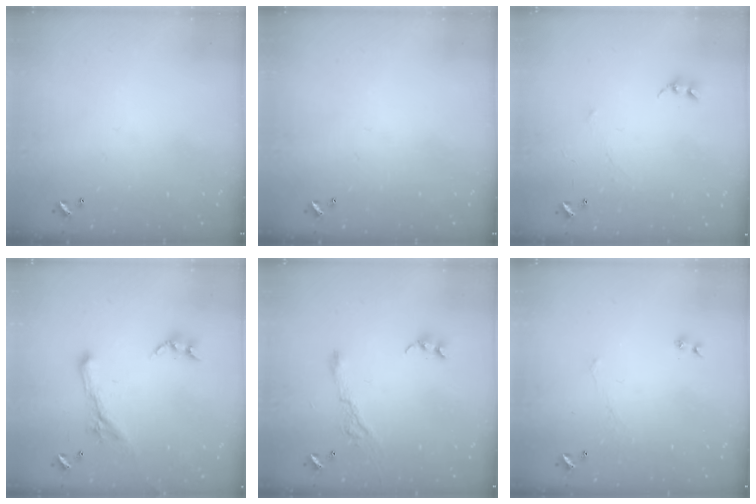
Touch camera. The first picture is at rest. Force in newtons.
{"total": 0.0}
{"total": 0.9, "press": 0.8, "slide": 0.5}
{"total": 1.8, "press": 1.7, "slide": 0.4}
{"total": 5.7, "press": 5.6, "slide": 0.9}
{"total": 1.5, "press": 1.4, "slide": 0.6}